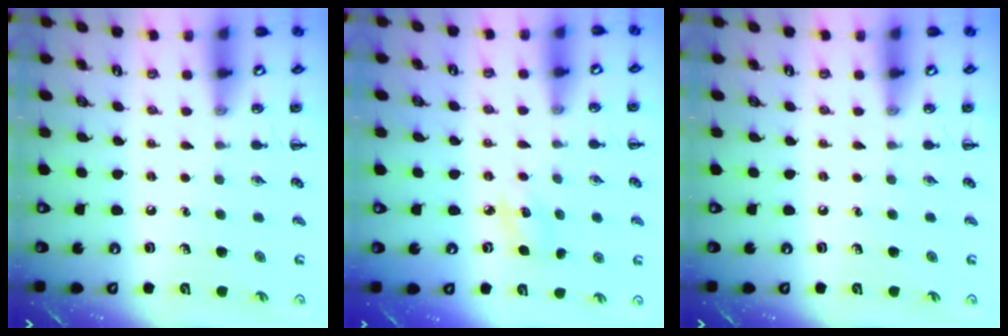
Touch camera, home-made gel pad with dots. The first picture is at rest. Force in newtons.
{"total": 5.4, "press": 5.1, "slide": 1.6}
{"total": 0.0}